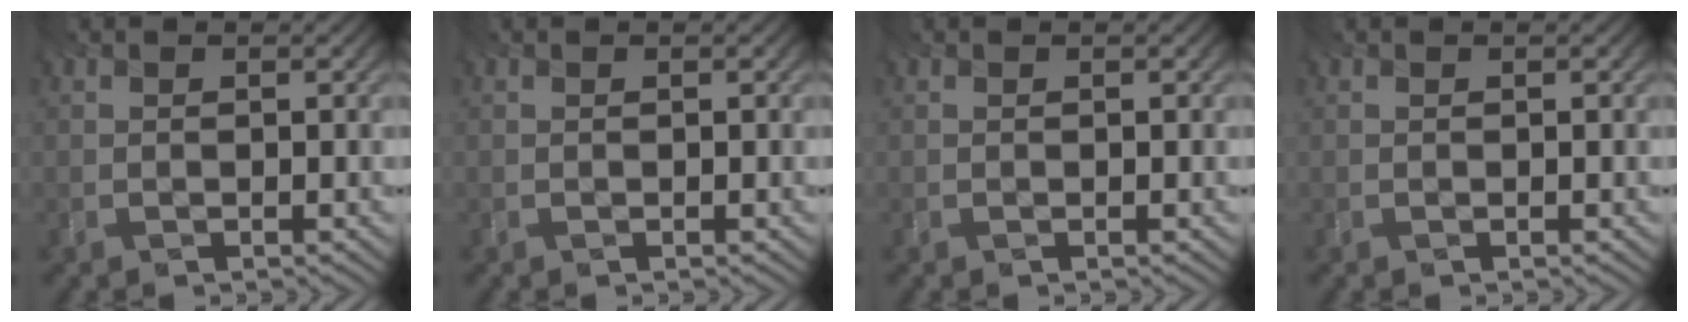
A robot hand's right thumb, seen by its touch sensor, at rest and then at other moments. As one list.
[{"total": 0.0}, {"total": 0.0}, {"total": 0.0}]